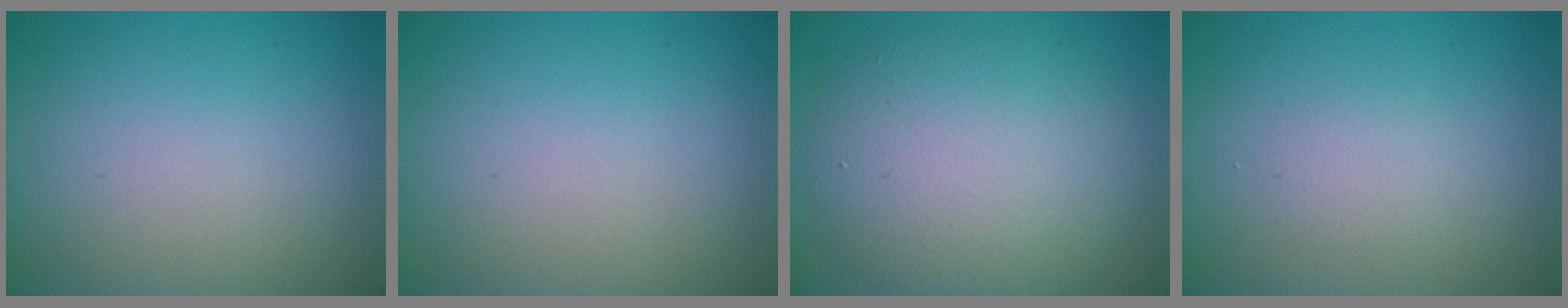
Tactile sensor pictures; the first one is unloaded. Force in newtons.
{"total": 0.0}
{"total": 7.7, "press": 7.7, "slide": 0.8}
{"total": 1.1, "press": 1.1, "slide": 0.1}